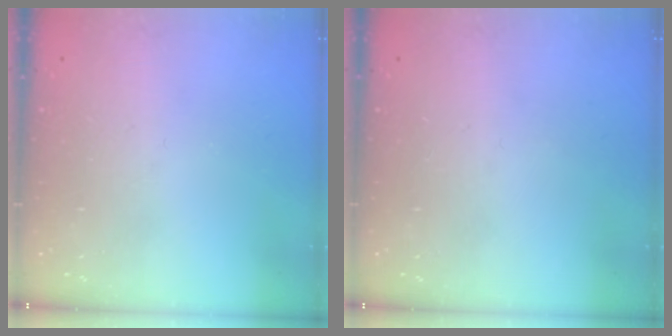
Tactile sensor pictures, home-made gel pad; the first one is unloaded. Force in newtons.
{"total": 0.0}